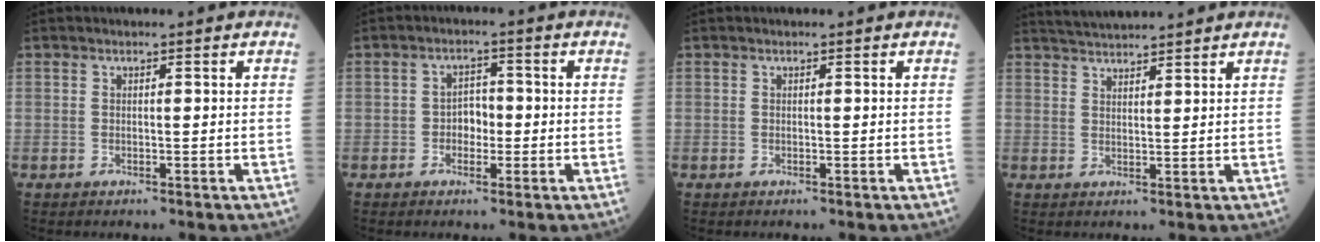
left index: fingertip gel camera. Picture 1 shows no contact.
{"total": 3.1, "force": [-0.8, 2.1, 2.1], "torque": [-0.027, 0.006, -0.019]}
{"total": 0.0}
{"total": 5.7, "force": [5.5, -0.3, 1.5], "torque": [-0.031, 0.028, 0.091]}